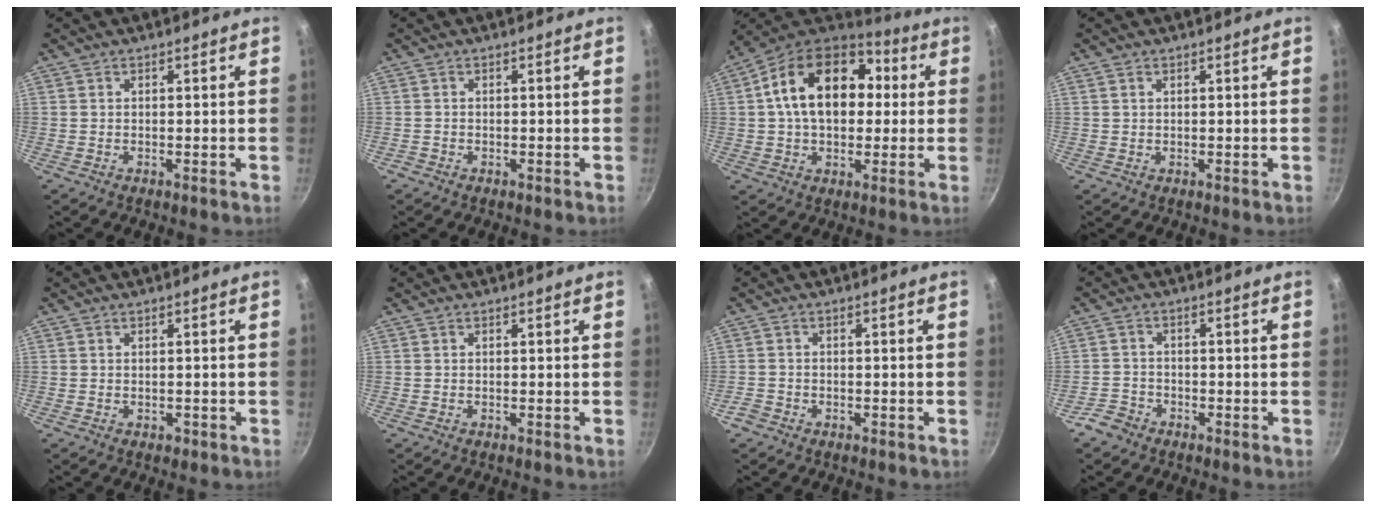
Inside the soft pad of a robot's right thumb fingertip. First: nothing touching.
{"total": 0.6, "force": [-0.4, 0.4, 0.0], "torque": [-0.002, 0.004, -0.007]}
{"total": 20.1, "force": [3.2, 13.7, 14.3], "torque": [-0.211, 0.032, 0.038]}
{"total": 0.7, "force": [0.4, 0.4, 0.4], "torque": [-0.006, 0.001, 0.008]}
{"total": 0.9, "force": [-0.3, 0.6, 0.5], "torque": [-0.004, 0.001, -0.004]}
{"total": 0.0}
{"total": 2.2, "force": [-1.4, 1.6, 0.7], "torque": [-0.015, 0.013, -0.026]}
{"total": 3.6, "force": [-2.6, 2.3, 0.8], "torque": [-0.011, 0.031, -0.049]}